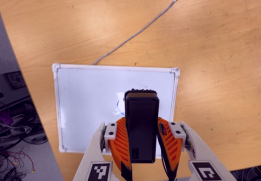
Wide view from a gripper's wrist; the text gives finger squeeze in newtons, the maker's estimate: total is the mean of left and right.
{"total": 6.6, "left": 5.5, "right": 7.7}